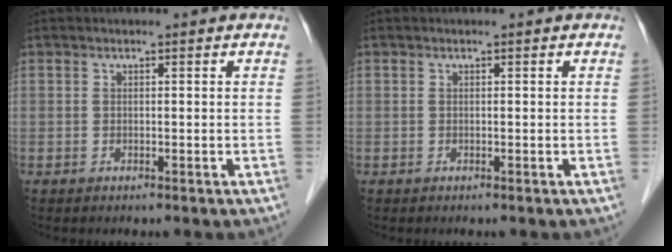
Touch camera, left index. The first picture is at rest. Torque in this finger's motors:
{"motor_torque": [-0.01, 0.00, 0.00, 0.00]}